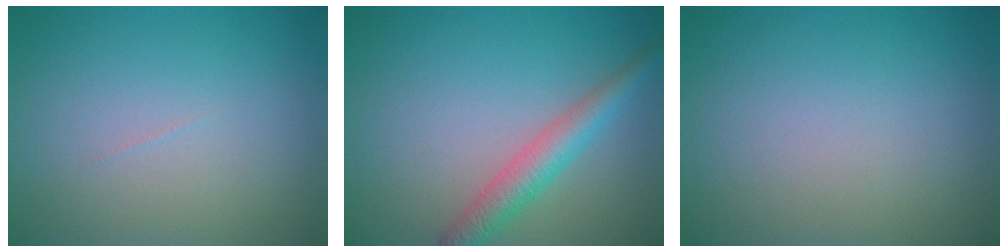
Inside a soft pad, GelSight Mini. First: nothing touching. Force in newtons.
{"total": 3.4, "press": 3.4, "slide": 0.1}
{"total": 0.0}